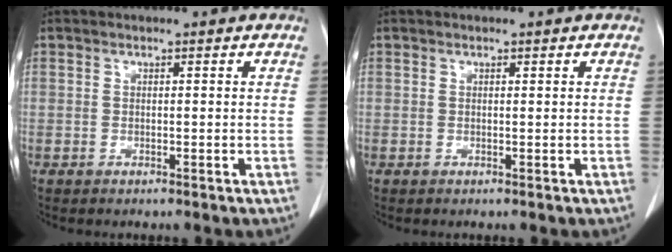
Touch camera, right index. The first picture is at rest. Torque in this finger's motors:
{"motor_torque": [0.04, 0.03, 0.01, 0.01]}